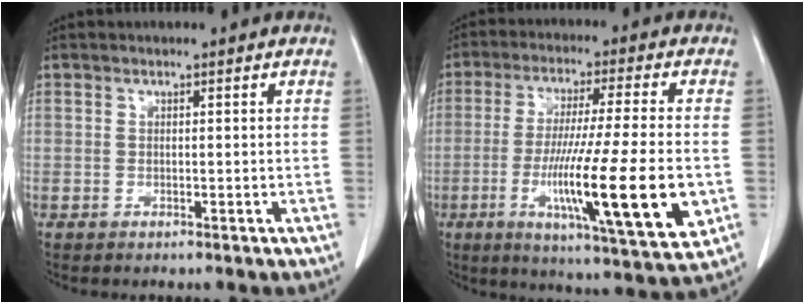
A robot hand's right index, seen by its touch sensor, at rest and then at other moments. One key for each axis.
{"total": 18.7, "fx": -4.5, "fy": 0.5, "fz": 18.1, "tx": -0.299, "ty": -0.036, "tz": -0.073}